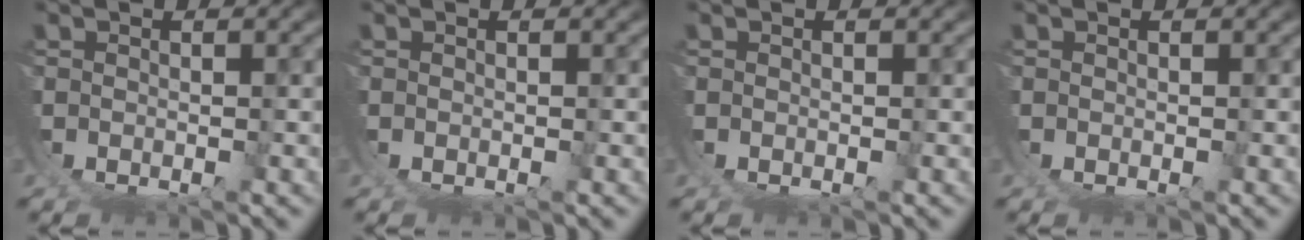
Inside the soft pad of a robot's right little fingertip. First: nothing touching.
{"total": 0.0}
{"total": 0.0}
{"total": 0.0}